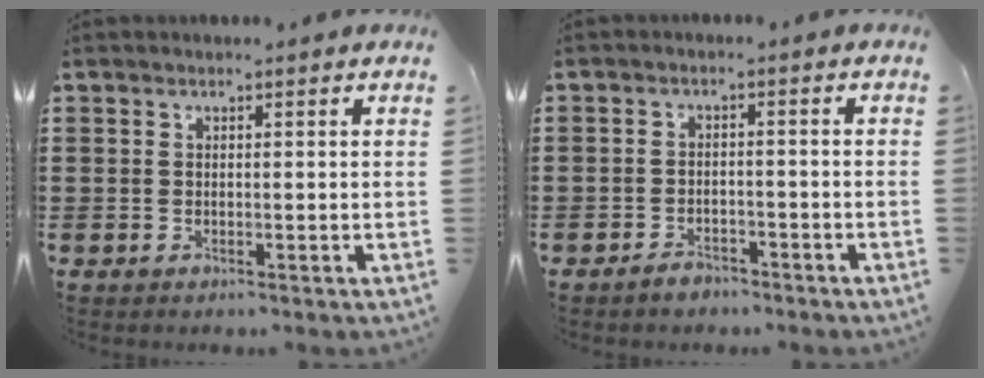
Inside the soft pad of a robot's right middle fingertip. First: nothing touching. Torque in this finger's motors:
{"motor_torque": [2.14, 0.00, 0.01, -0.01]}